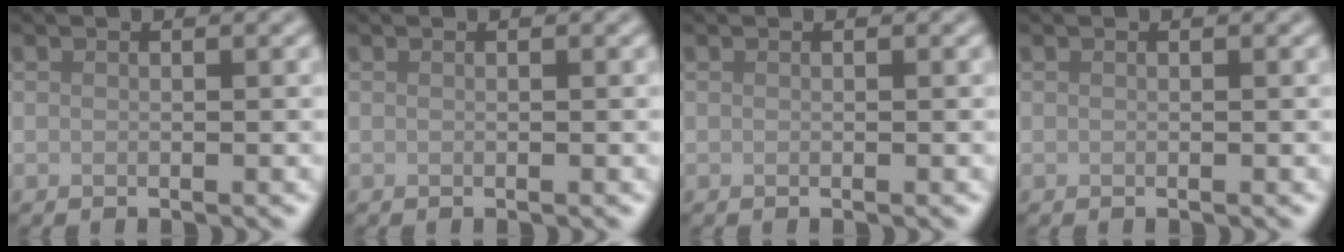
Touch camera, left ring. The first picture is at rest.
{"total": 0.0}
{"total": 0.0}
{"total": 0.0}